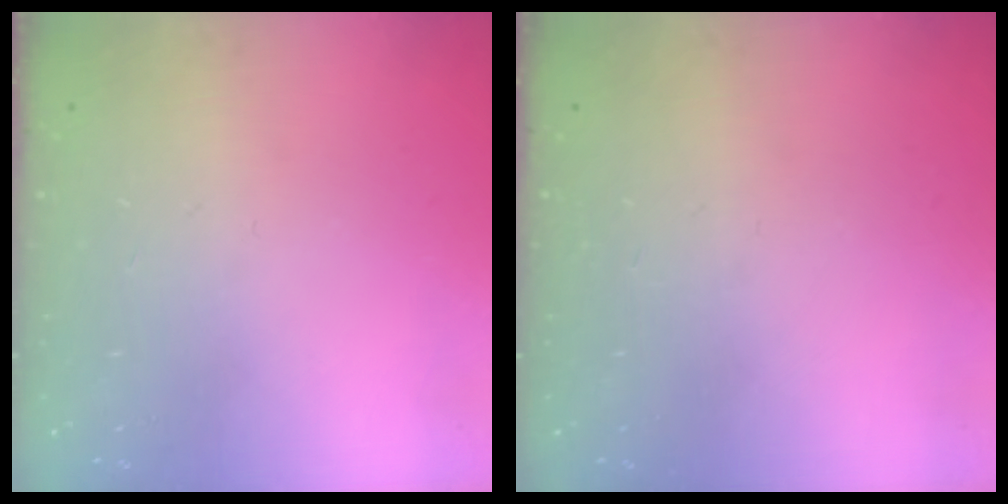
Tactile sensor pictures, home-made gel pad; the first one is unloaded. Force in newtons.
{"total": 0.0}